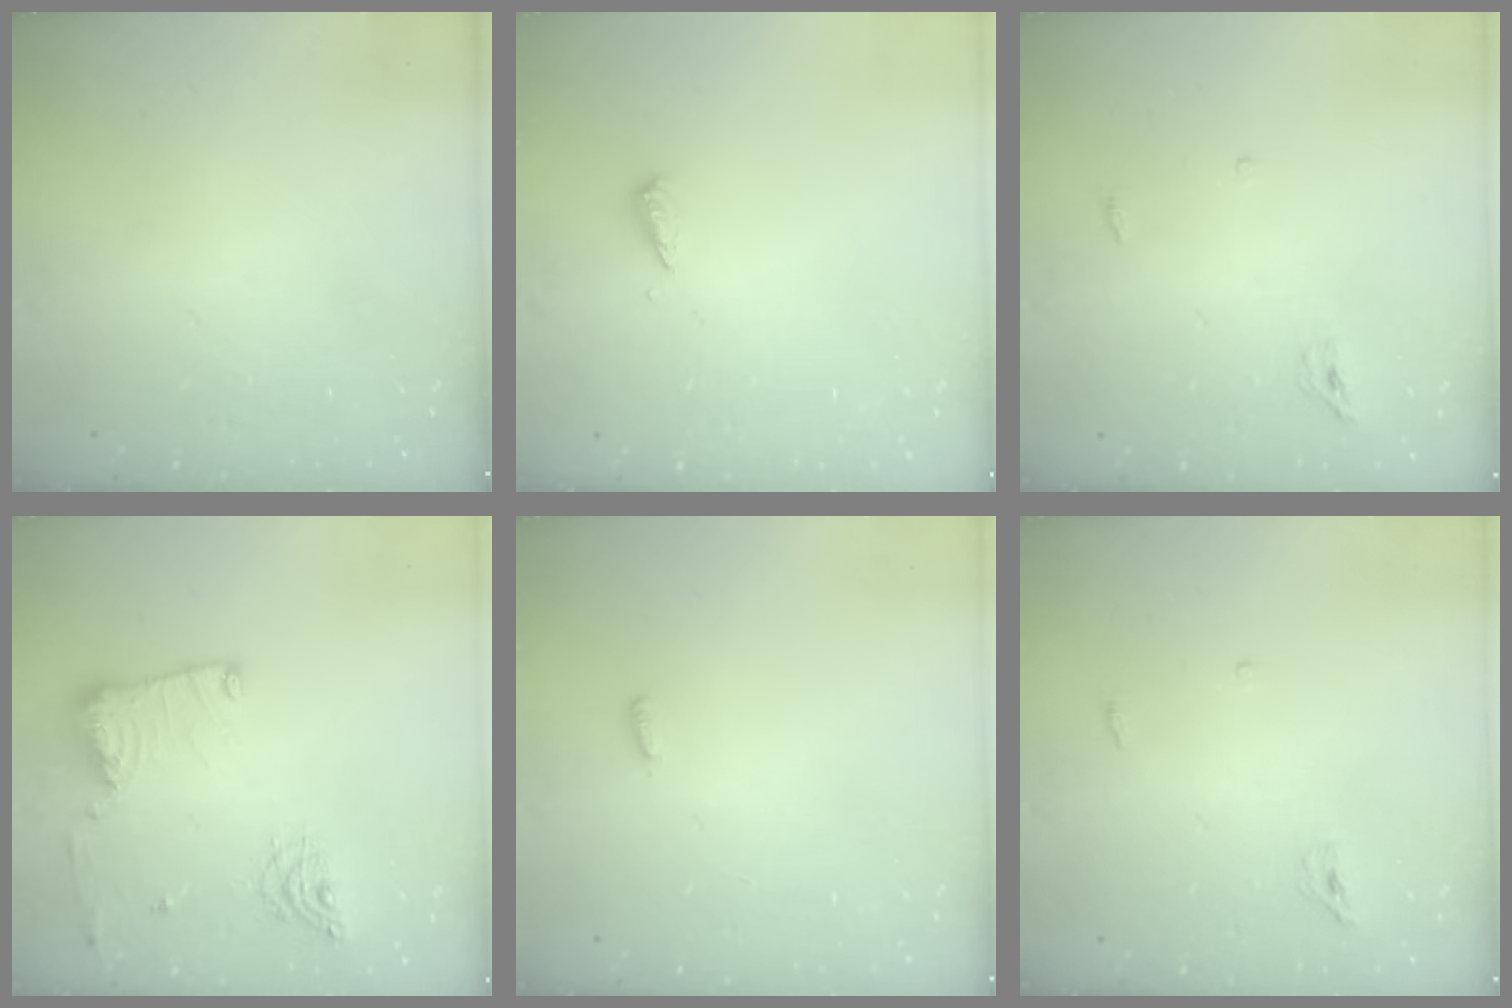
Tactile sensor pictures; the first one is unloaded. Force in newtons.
{"total": 3.1, "press": 3.1, "slide": 0.2}
{"total": 3.4, "press": 3.4, "slide": 0.7}
{"total": 13.9, "press": 13.9, "slide": 0.8}
{"total": 2.7, "press": 2.6, "slide": 0.9}
{"total": 3.4, "press": 3.4, "slide": 0.7}